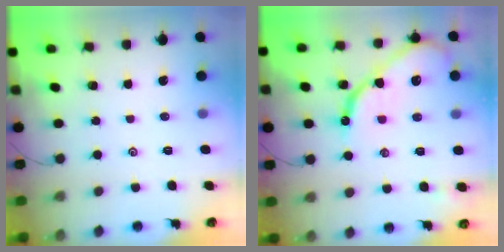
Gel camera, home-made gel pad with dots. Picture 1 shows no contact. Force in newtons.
{"total": 11.7, "press": 11.6, "slide": 1.1}